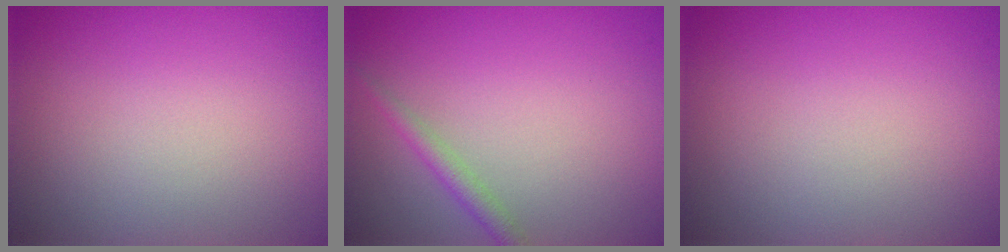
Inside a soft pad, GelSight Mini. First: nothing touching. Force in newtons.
{"total": 1.6, "press": 1.6, "slide": 0.1}
{"total": 0.0}